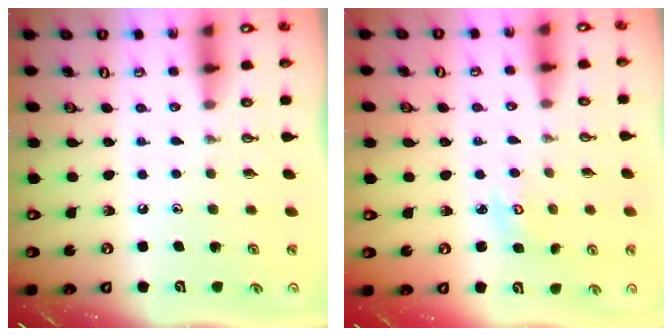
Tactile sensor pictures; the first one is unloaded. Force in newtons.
{"total": 2.7, "press": 2.7, "slide": 0.4}